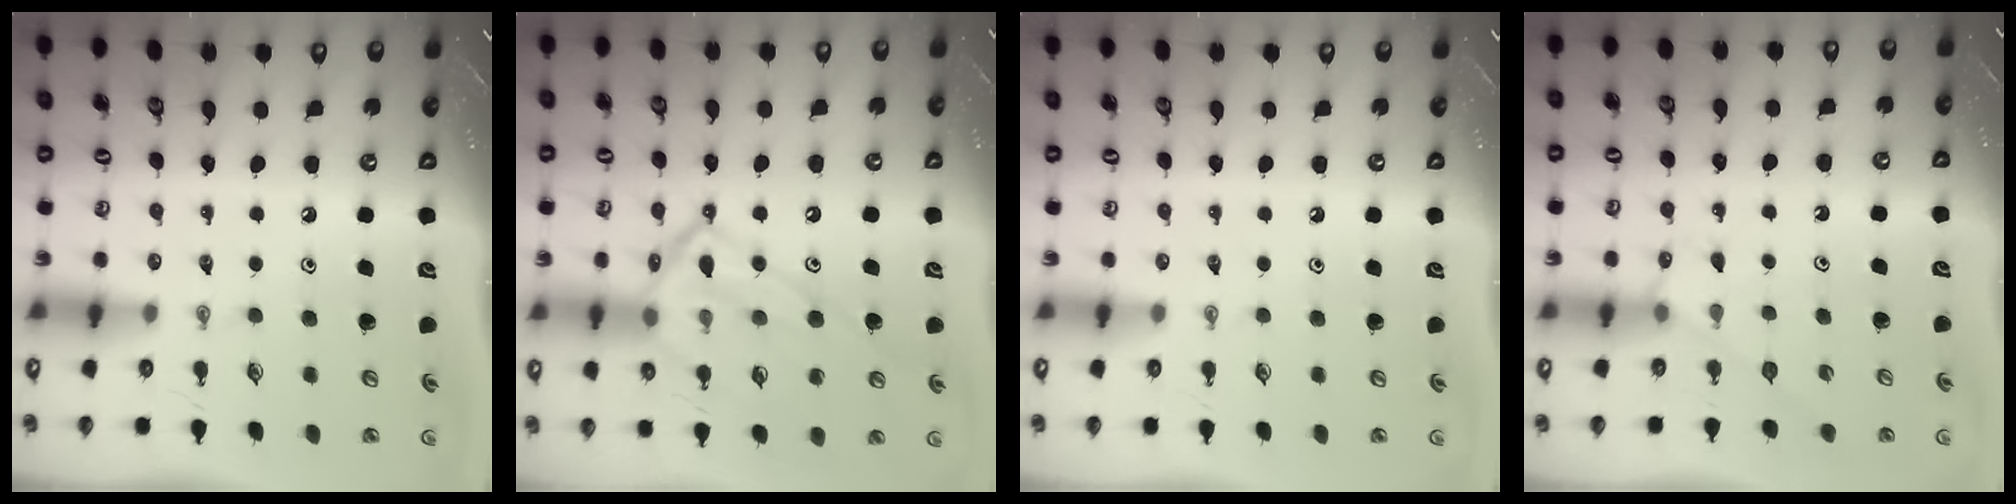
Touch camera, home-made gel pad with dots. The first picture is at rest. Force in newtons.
{"total": 18.8, "press": 18.7, "slide": 1.5}
{"total": 0.0}
{"total": 5.0, "press": 5.0, "slide": 0.4}